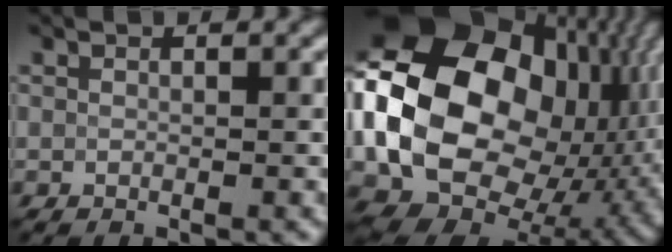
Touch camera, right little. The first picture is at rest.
{"total": 21.4, "force": [1.4, 16.0, 14.1], "torque": [-0.321, 0.000, 0.038]}